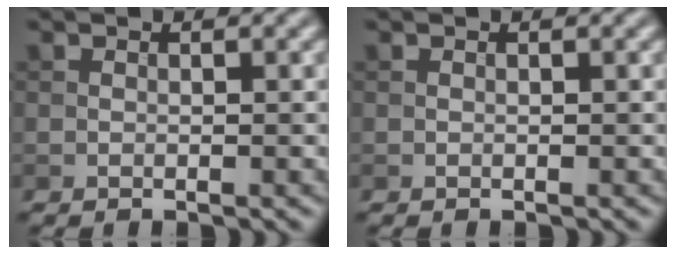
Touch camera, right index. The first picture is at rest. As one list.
[{"total": 0.0}]